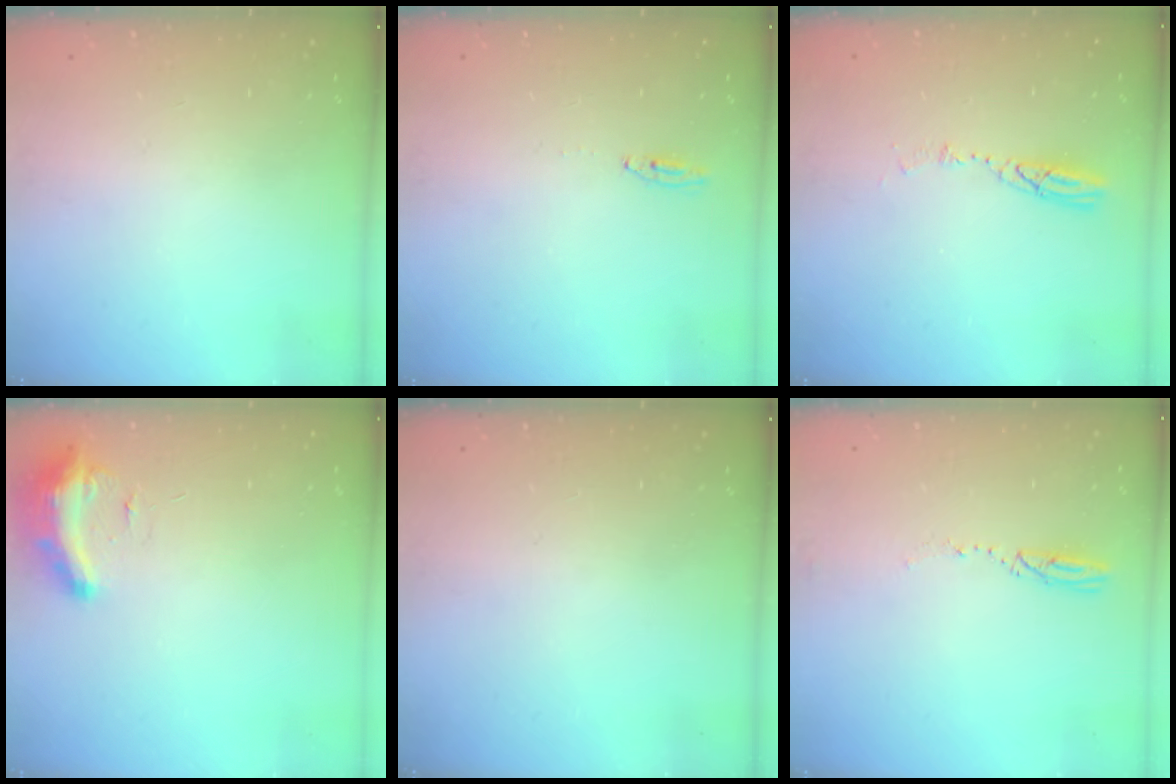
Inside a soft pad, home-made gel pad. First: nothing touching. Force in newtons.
{"total": 2.0, "press": 2.0, "slide": 0.2}
{"total": 4.7, "press": 4.6, "slide": 0.5}
{"total": 9.1, "press": 9.1, "slide": 1.0}
{"total": 0.0}
{"total": 3.2, "press": 3.2, "slide": 0.4}